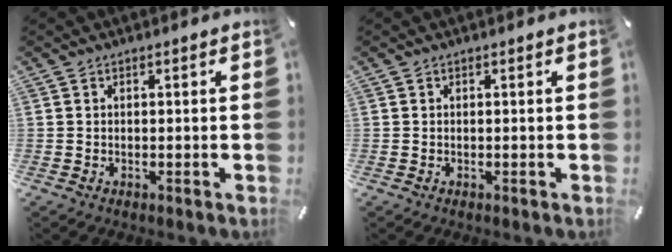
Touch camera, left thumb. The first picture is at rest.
{"total": 0.0}